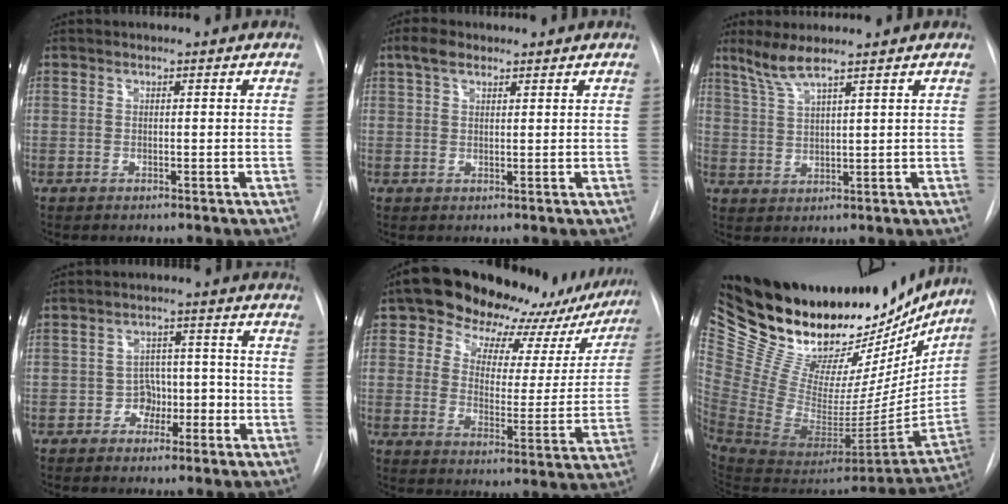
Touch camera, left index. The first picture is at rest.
{"total": 3.1, "force": [2.2, 1.4, 1.7], "torque": [-0.038, 0.016, 0.042]}
{"total": 4.6, "force": [3.7, -0.4, 2.7], "torque": [-0.063, 0.002, 0.079]}
{"total": 4.0, "force": [-1.8, 3.1, 1.9], "torque": [-0.017, 0.015, -0.028]}
{"total": 23.9, "force": [19.1, 11.0, 9.3], "torque": [-0.139, 0.009, 0.234]}
{"total": 38.3, "force": [32.2, 14.9, 14.4], "torque": [-0.278, -0.037, 0.485]}